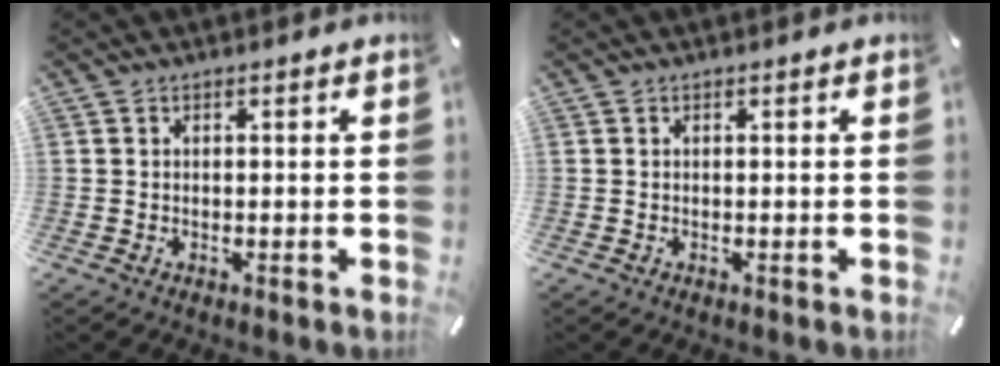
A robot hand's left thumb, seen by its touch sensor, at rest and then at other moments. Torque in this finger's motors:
{"motor_torque": [0.00, 0.00, 0.00, 0.00, 0.00]}